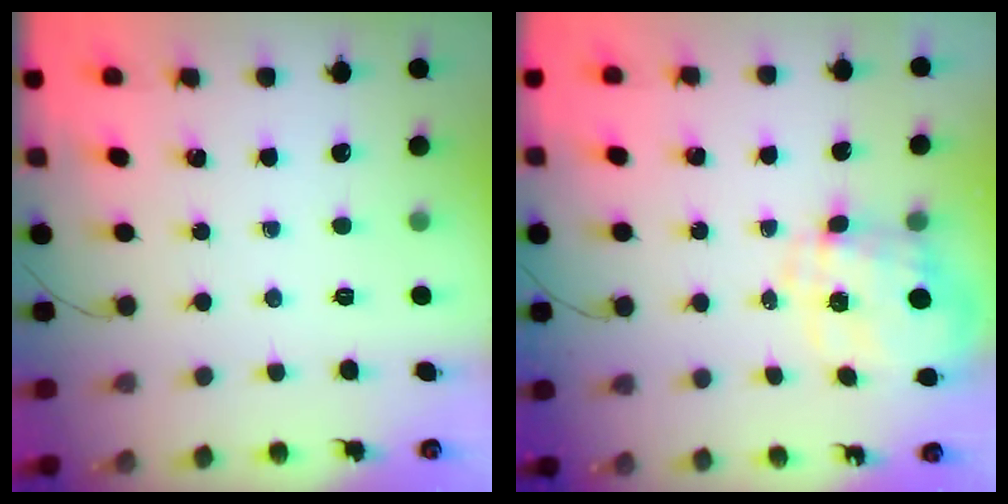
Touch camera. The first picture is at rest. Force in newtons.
{"total": 10.5, "press": 10.5, "slide": 0.9}